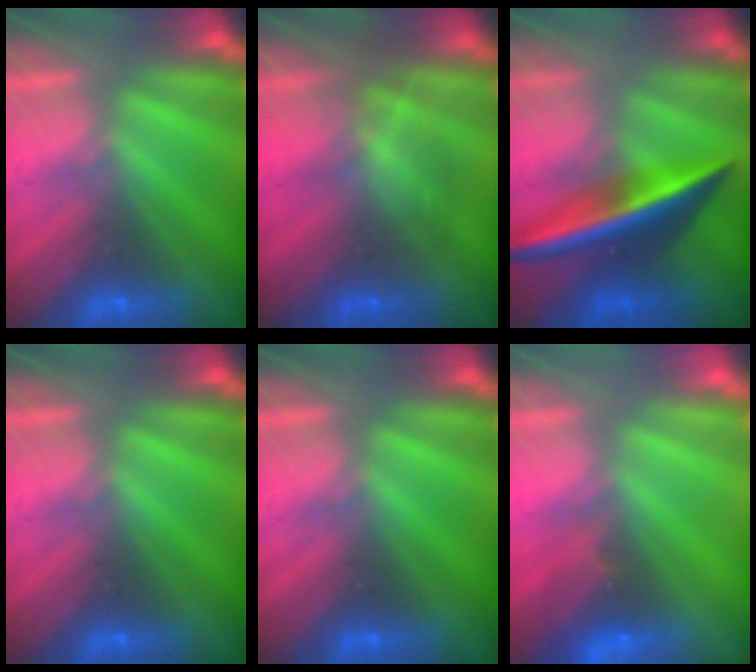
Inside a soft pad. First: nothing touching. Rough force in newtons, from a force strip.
{"total": 2.8}
{"total": 2.5}
{"total": 0.0}
{"total": 0.0}
{"total": 2.6}